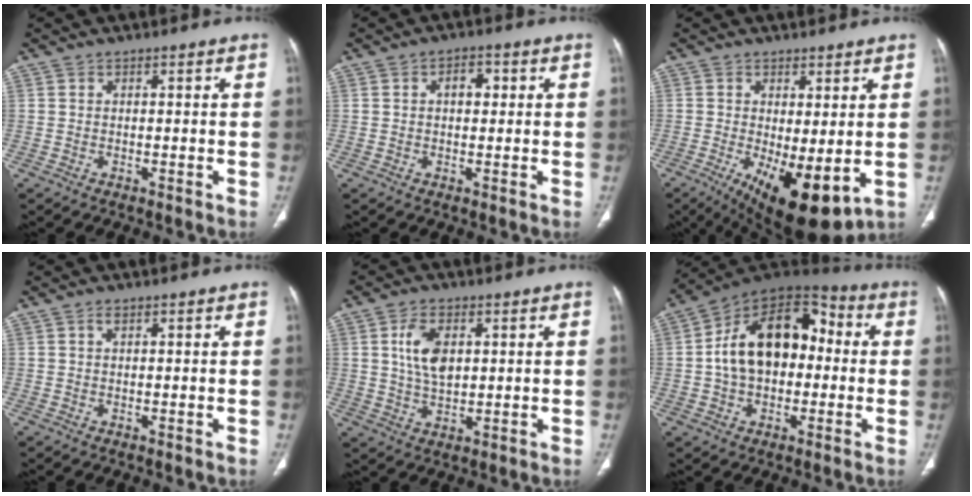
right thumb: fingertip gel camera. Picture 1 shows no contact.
{"total": 3.5, "force": [0.8, 2.2, 2.6], "torque": [-0.030, 0.006, 0.010]}
{"total": 12.7, "force": [-2.5, 4.9, 11.4], "torque": [-0.177, -0.026, -0.019]}
{"total": 0.9, "force": [0.5, 0.4, 0.6], "torque": [-0.013, 0.004, 0.008]}
{"total": 7.4, "force": [1.9, 4.3, 5.7], "torque": [-0.103, -0.007, 0.039]}
{"total": 18.8, "force": [0.7, 12.3, 14.2], "torque": [-0.204, 0.043, 0.003]}